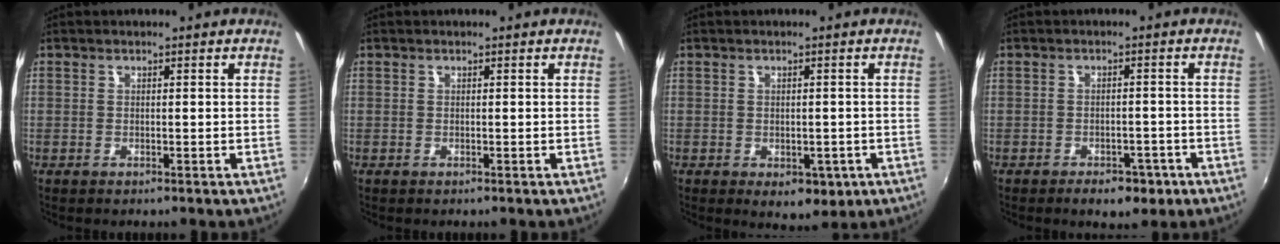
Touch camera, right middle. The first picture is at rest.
{"total": 0.0}
{"total": 5.5, "force": [-2.3, 3.4, 3.6], "torque": [-0.054, -0.016, -0.025]}
{"total": 5.7, "force": [-3.8, 3.1, 3.0], "torque": [-0.061, -0.003, -0.042]}